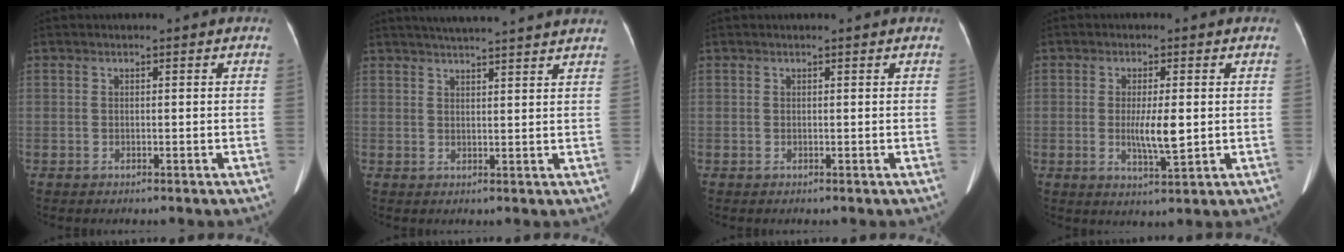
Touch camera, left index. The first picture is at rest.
{"total": 12.7, "force": [11.5, 0.0, 5.2], "torque": [-0.082, 0.022, 0.145]}
{"total": 0.6, "force": [0.6, 0.0, 0.2], "torque": [-0.010, 0.006, 0.007]}
{"total": 5.2, "force": [-0.2, 1.0, 5.1], "torque": [-0.095, -0.008, -0.002]}